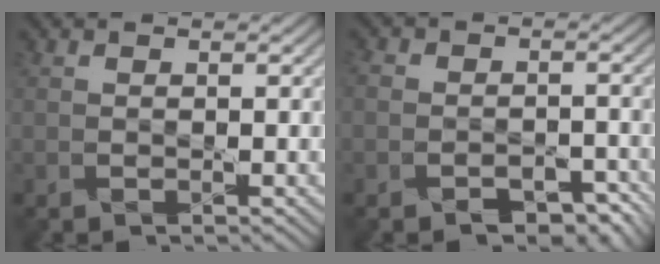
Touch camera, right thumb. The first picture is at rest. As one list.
[{"total": 5.3, "force": [-3.5, 3.6, 1.7], "torque": [-0.011, 0.001, -0.056]}]